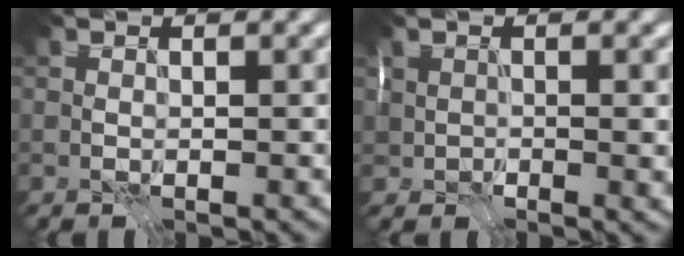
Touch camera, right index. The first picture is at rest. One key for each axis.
{"total": 2.5, "fx": 0.6, "fy": 1.6, "fz": 1.8, "tx": -0.031, "ty": -0.012, "tz": 0.014}